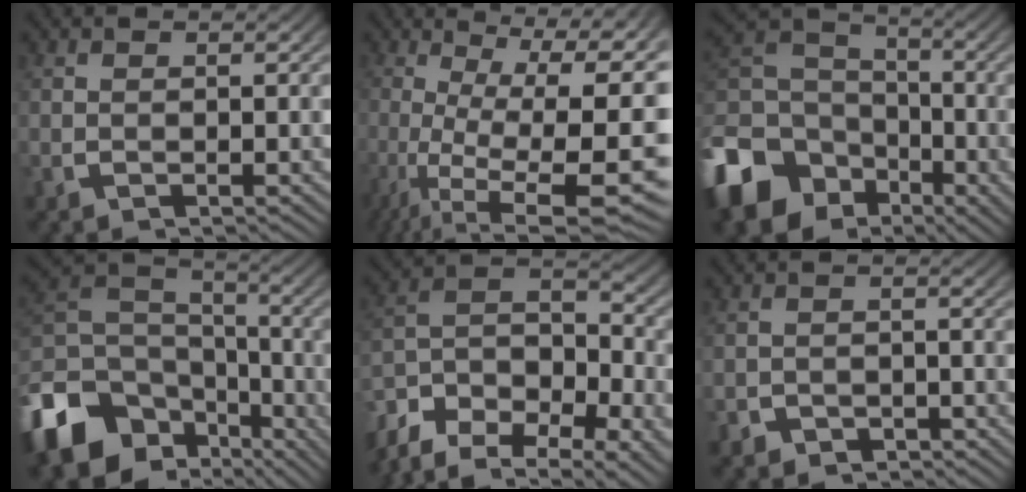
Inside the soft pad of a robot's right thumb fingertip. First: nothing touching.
{"total": 15.4, "force": [-1.7, 9.2, 12.2], "torque": [-0.197, -0.051, -0.006]}
{"total": 14.1, "force": [-5.8, 11.0, 6.8], "torque": [-0.145, -0.058, -0.080]}
{"total": 13.6, "force": [-5.7, 9.8, 7.6], "torque": [-0.155, -0.044, -0.079]}
{"total": 13.8, "force": [-6.3, 9.4, 7.9], "torque": [-0.157, -0.039, -0.105]}
{"total": 2.8, "force": [-2.6, 0.8, -0.5], "torque": [0.011, -0.008, -0.041]}